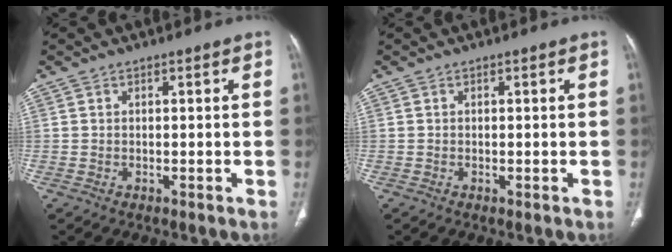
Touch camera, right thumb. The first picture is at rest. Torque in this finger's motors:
{"motor_torque": [-0.41, 0.13, -0.22, 0.38, 0.03]}